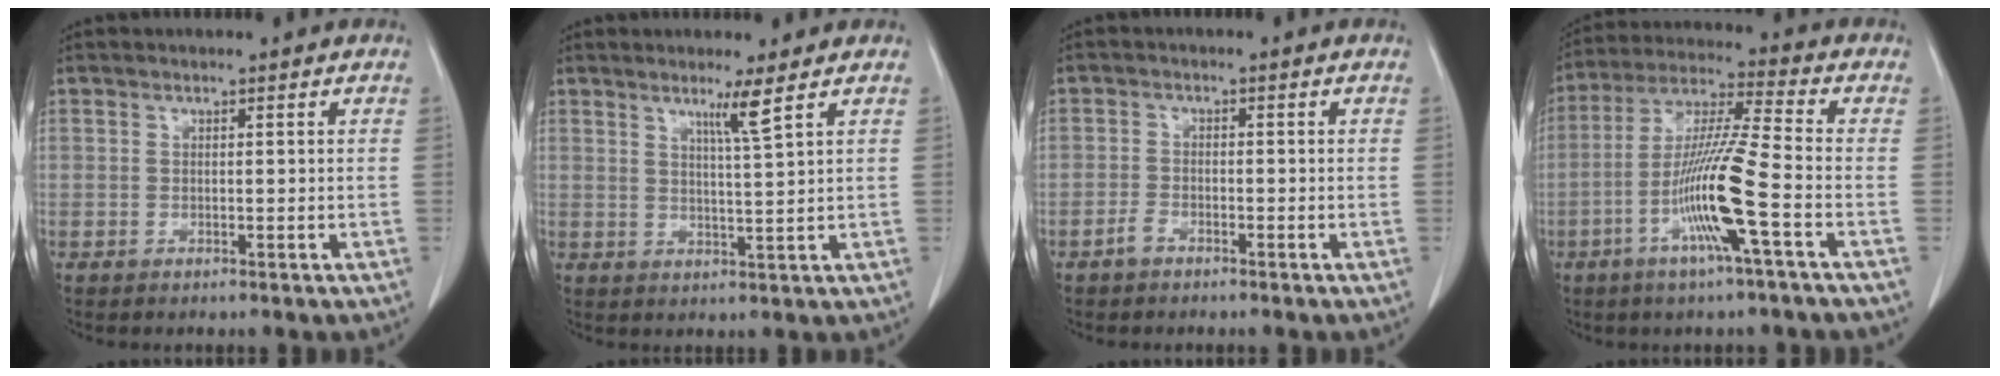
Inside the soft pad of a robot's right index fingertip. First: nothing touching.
{"total": 3.6, "force": [2.2, -1.2, 2.6], "torque": [-0.048, -0.012, 0.044]}
{"total": 1.8, "force": [-1.4, 0.9, 0.8], "torque": [-0.017, 0.002, -0.026]}
{"total": 12.8, "force": [-4.5, -0.8, 12.0], "torque": [-0.237, -0.006, -0.093]}